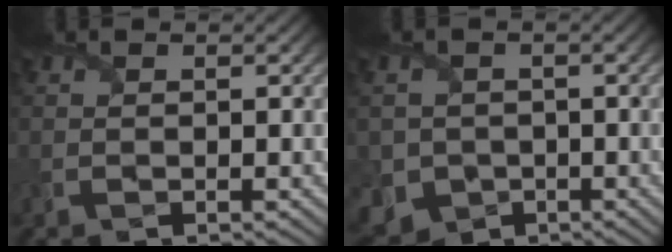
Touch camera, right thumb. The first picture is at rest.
{"total": 6.3, "force": [-2.0, 5.6, 2.1], "torque": [-0.066, -0.022, -0.041]}